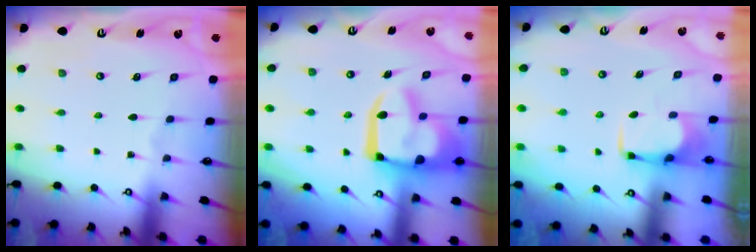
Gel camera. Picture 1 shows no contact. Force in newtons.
{"total": 19.5, "press": 19.4, "slide": 1.7}
{"total": 2.8, "press": 2.8, "slide": 0.4}